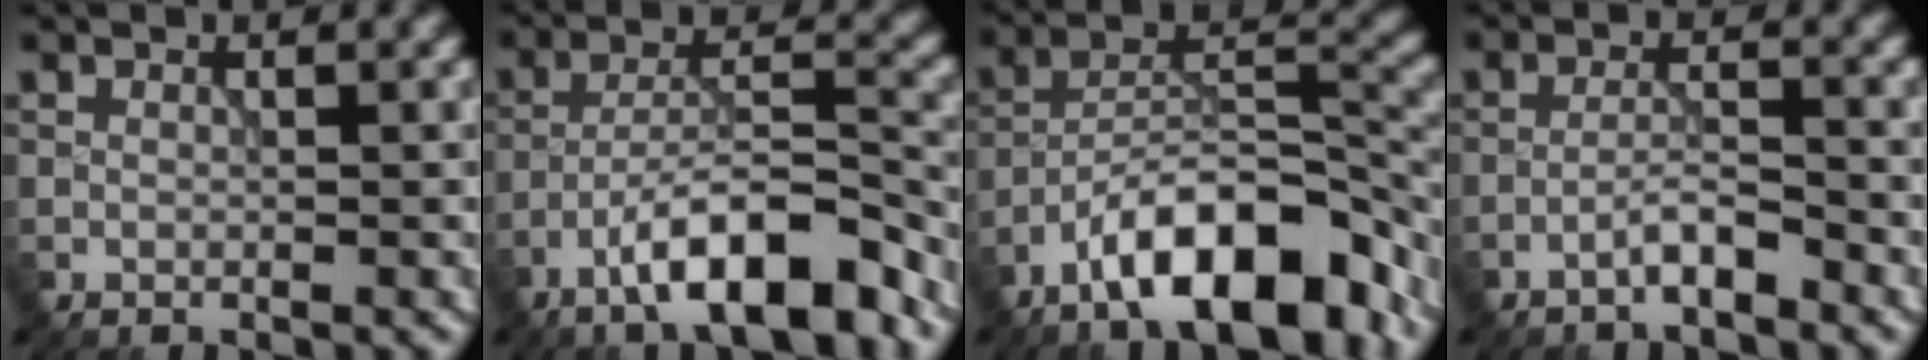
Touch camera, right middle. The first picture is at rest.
{"total": 9.3, "force": [-6.0, 2.2, 6.7], "torque": [-0.106, 0.015, -0.103]}
{"total": 11.3, "force": [-7.3, 3.7, 7.7], "torque": [-0.113, 0.014, -0.138]}
{"total": 2.4, "force": [-1.7, 0.2, 1.6], "torque": [-0.027, 0.011, -0.036]}